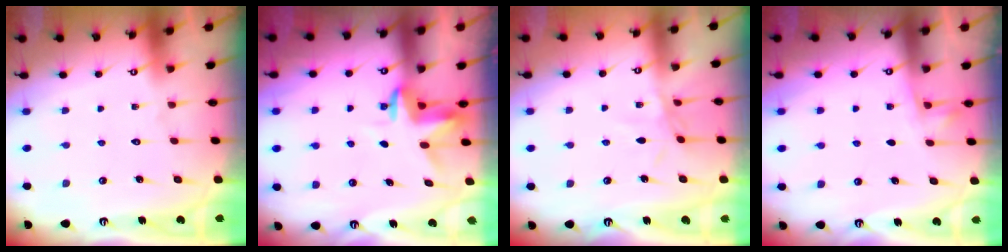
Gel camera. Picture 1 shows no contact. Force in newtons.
{"total": 3.5, "press": 3.5, "slide": 0.2}
{"total": 2.8, "press": 2.7, "slide": 0.5}
{"total": 3.0, "press": 3.0, "slide": 0.4}